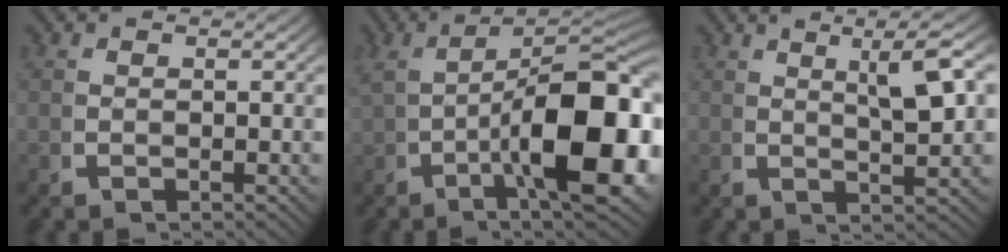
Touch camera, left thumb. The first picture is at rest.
{"total": 15.4, "force": [-0.1, 7.0, 13.7], "torque": [-0.192, -0.020, 0.007]}
{"total": 5.8, "force": [2.3, 1.6, 5.1], "torque": [-0.071, 0.006, 0.037]}